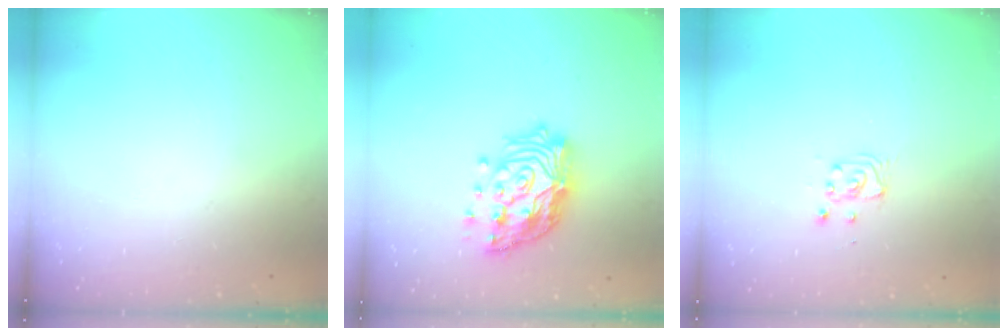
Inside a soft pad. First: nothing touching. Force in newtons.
{"total": 19.2, "press": 19.1, "slide": 1.9}
{"total": 2.9, "press": 2.9, "slide": 0.4}